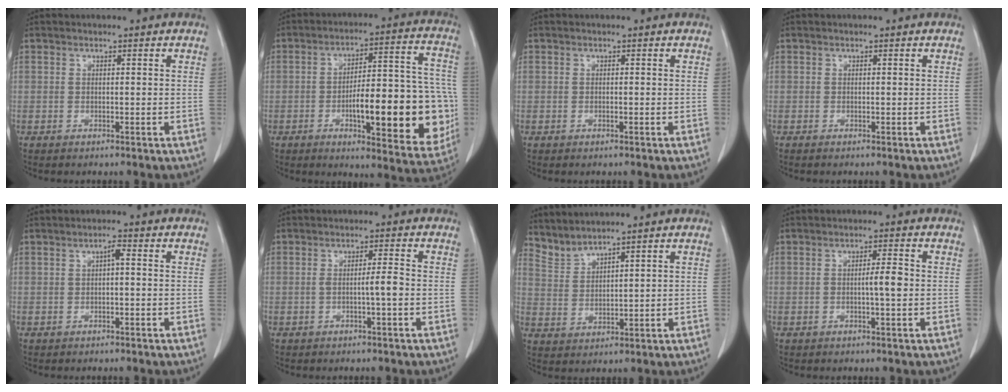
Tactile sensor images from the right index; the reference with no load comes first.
{"total": 20.5, "force": [-4.5, 5.6, 19.2], "torque": [-0.204, 0.031, -0.045]}
{"total": 0.0}
{"total": 0.0}
{"total": 1.5, "force": [0.1, 0.3, 1.4], "torque": [-0.024, 0.005, 0.001]}
{"total": 2.7, "force": [-0.6, -0.2, 2.6], "torque": [-0.040, 0.004, -0.009]}
{"total": 4.0, "force": [3.9, -0.6, 0.6], "torque": [-0.023, 0.003, 0.089]}
{"total": 3.1, "force": [-0.2, 0.2, 3.0], "torque": [-0.047, 0.003, -0.003]}